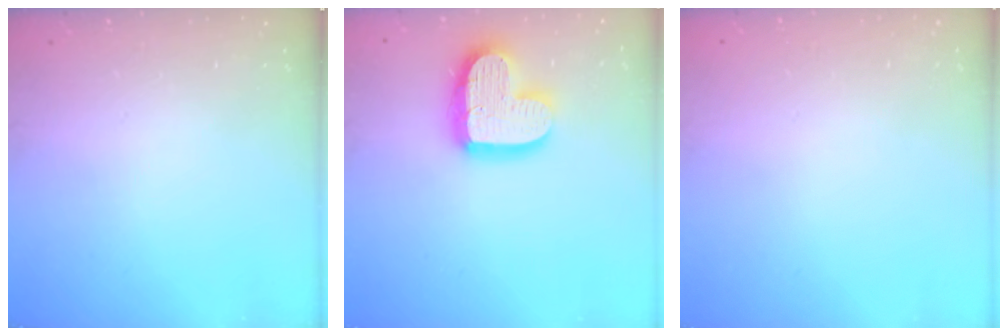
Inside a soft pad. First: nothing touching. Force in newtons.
{"total": 17.1, "press": 17.0, "slide": 1.5}
{"total": 0.0}